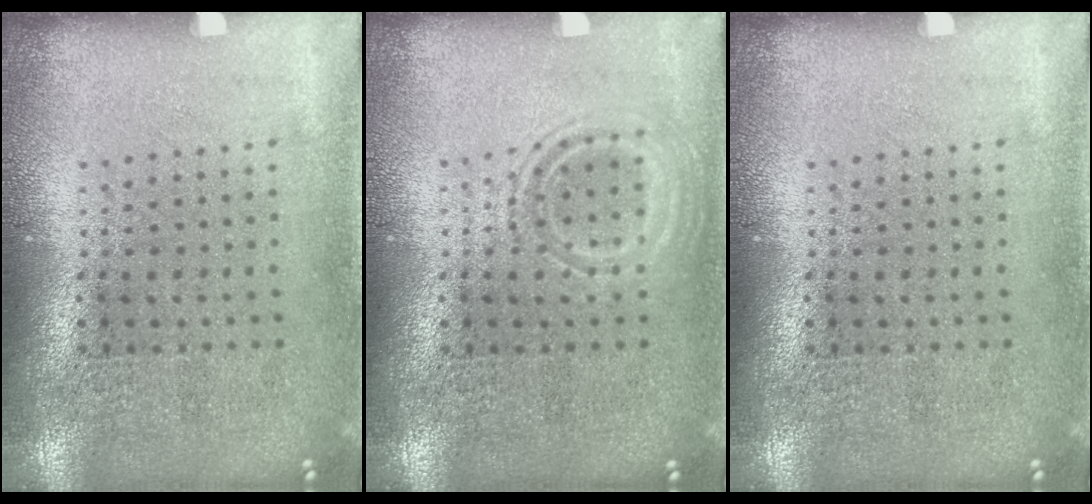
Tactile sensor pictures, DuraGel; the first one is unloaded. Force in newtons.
{"total": 1.0, "press": 1.0, "slide": 0.2}
{"total": 0.0}